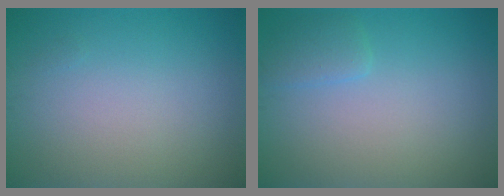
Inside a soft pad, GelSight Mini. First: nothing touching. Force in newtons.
{"total": 1.4, "press": 1.4, "slide": 0.1}